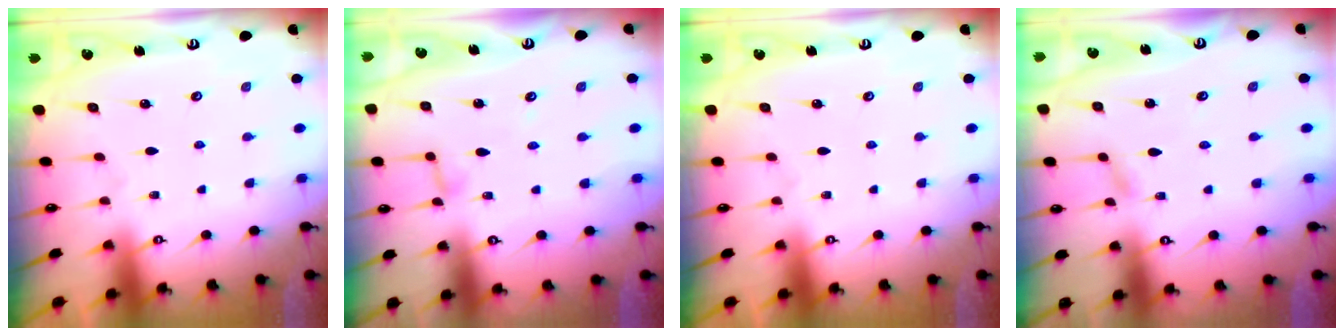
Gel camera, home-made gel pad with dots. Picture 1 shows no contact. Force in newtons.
{"total": 4.3, "press": 4.3, "slide": 0.4}
{"total": 0.0}
{"total": 1.6, "press": 1.6, "slide": 0.2}